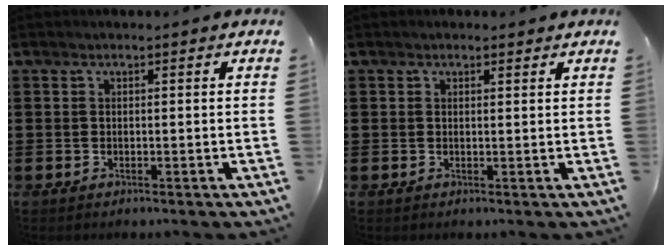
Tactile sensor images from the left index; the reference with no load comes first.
{"total": 0.6, "force": [0.5, 0.3, 0.3], "torque": [-0.008, 0.002, 0.009]}